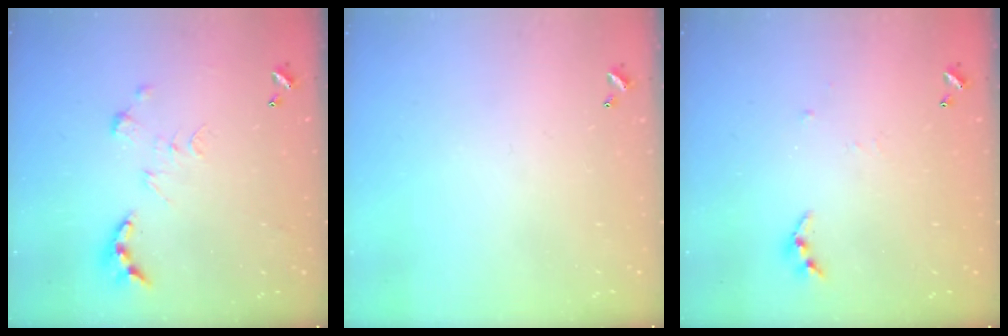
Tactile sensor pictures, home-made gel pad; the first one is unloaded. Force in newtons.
{"total": 0.0}
{"total": 4.7, "press": 4.7, "slide": 0.4}